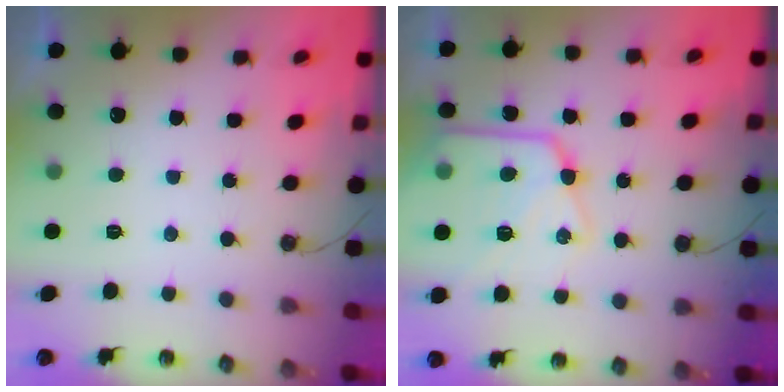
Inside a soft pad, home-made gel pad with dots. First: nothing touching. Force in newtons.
{"total": 17.6, "press": 17.5, "slide": 1.6}